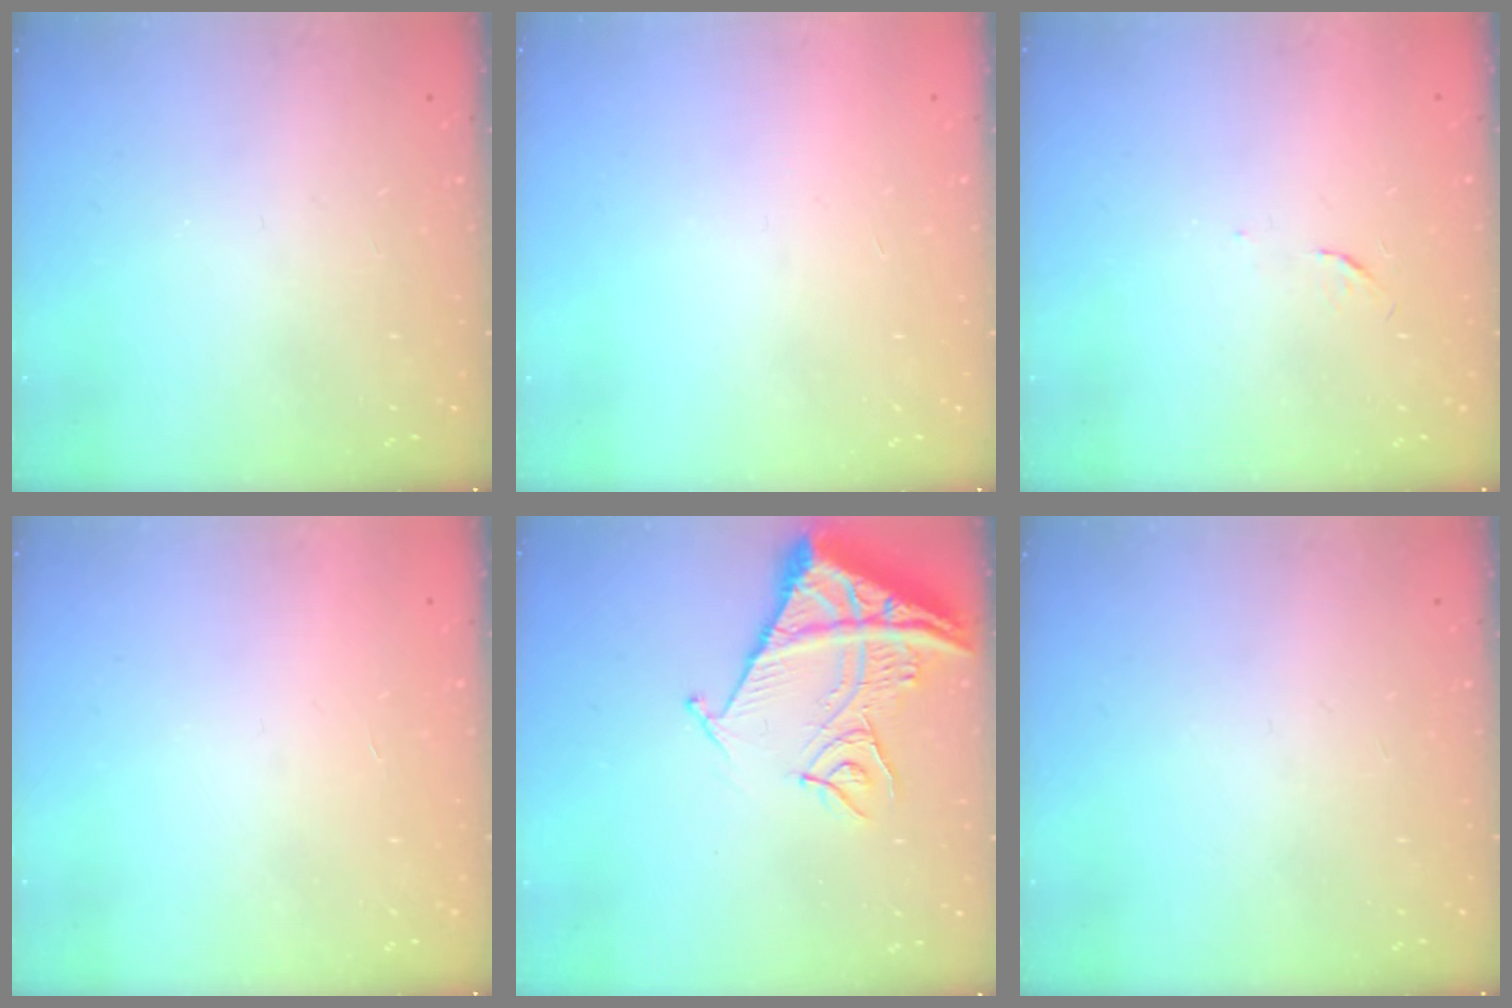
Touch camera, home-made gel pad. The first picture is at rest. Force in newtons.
{"total": 1.5, "press": 1.5, "slide": 0.1}
{"total": 3.2, "press": 3.2, "slide": 0.4}
{"total": 1.7, "press": 1.7, "slide": 0.1}
{"total": 14.1, "press": 14.0, "slide": 1.6}
{"total": 0.0}